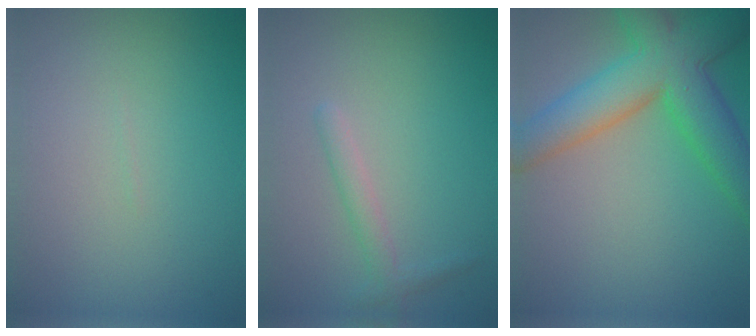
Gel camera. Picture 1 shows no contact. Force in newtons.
{"total": 1.5, "press": 1.5, "slide": 0.1}
{"total": 8.8, "press": 8.8, "slide": 0.4}